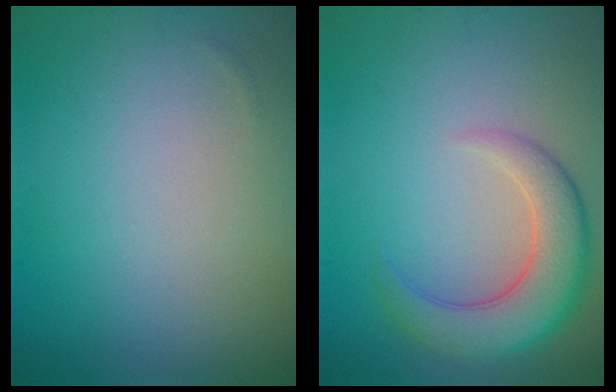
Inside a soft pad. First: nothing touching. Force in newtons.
{"total": 5.7, "press": 5.7, "slide": 0.3}